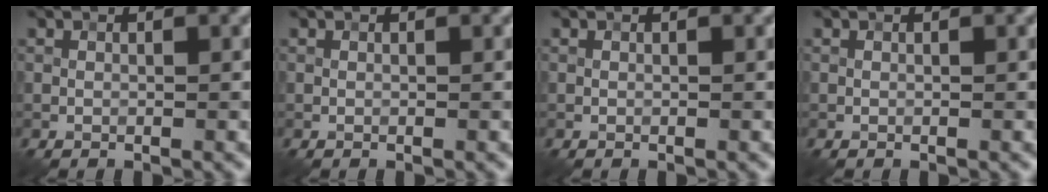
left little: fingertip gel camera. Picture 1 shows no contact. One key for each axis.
{"total": 0.0}
{"total": 0.0}
{"total": 0.0}